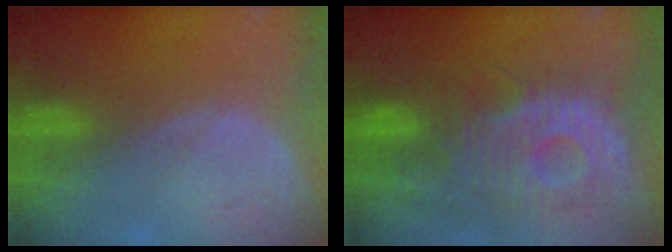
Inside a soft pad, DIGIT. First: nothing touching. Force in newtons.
{"total": 12.2, "press": 10.8, "slide": 5.7}